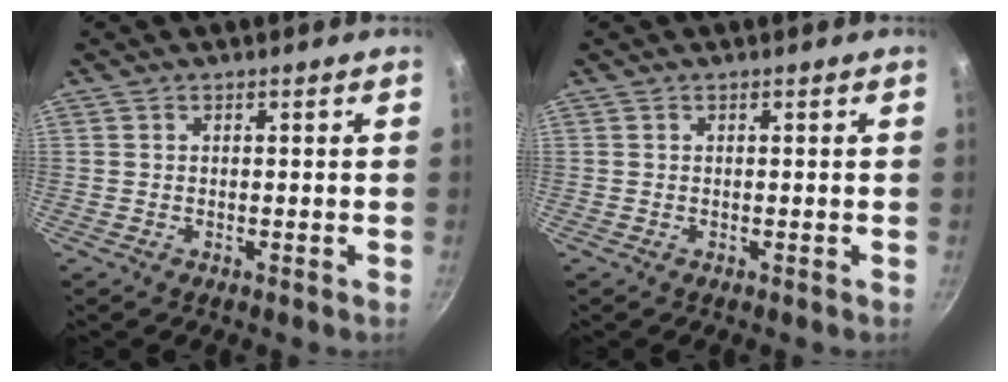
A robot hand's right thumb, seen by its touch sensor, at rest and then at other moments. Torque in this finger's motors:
{"motor_torque": [0.00, 0.00, -0.05, -0.05, 0.00]}